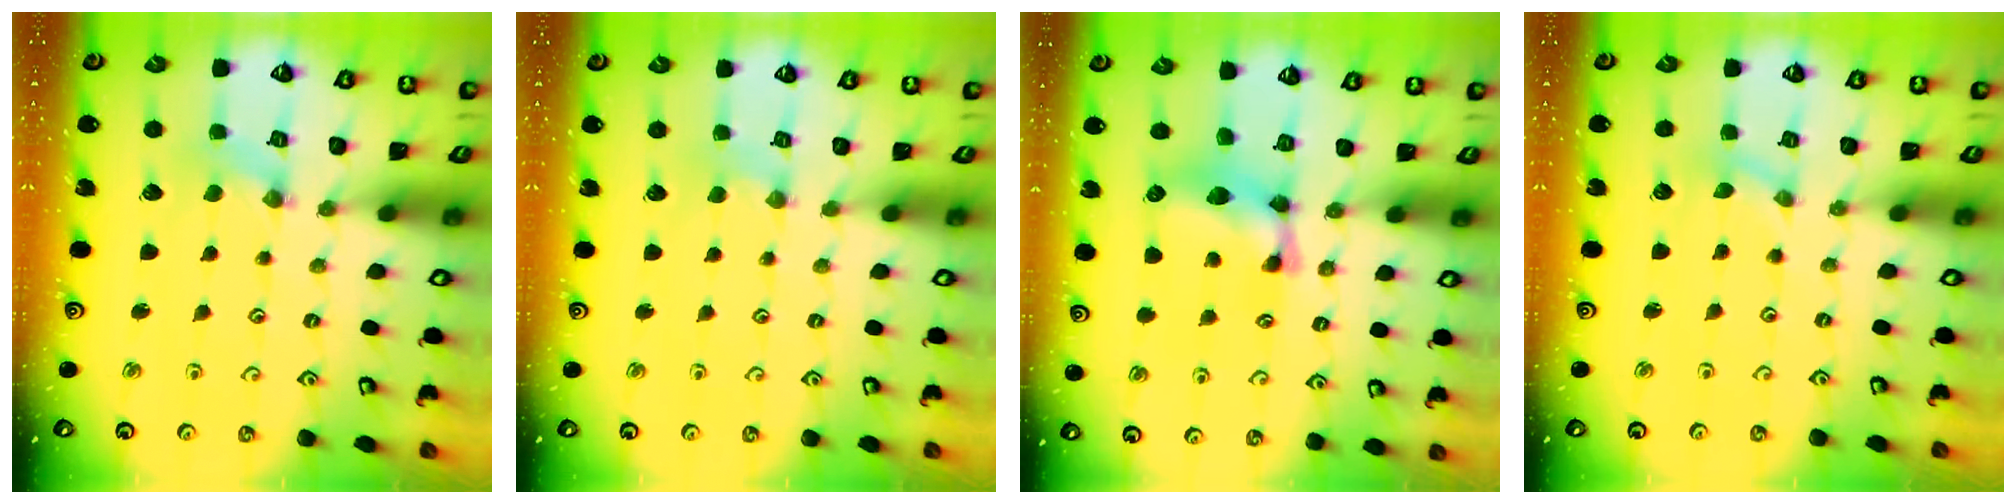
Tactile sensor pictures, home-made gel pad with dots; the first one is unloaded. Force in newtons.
{"total": 1.2, "press": 1.2, "slide": 0.3}
{"total": 11.9, "press": 11.9, "slide": 0.4}
{"total": 0.0}